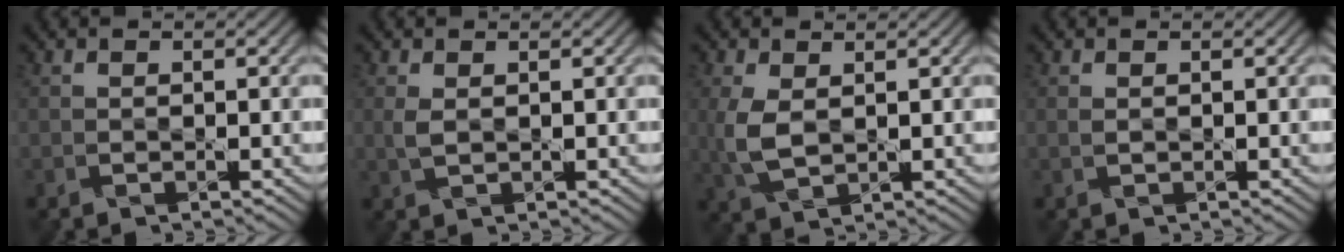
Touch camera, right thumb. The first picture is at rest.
{"total": 1.6, "force": [0.4, 0.8, 1.3], "torque": [-0.037, 0.002, 0.009]}
{"total": 4.7, "force": [0.6, 2.7, 3.8], "torque": [-0.107, -0.001, 0.012]}
{"total": 0.6, "force": [0.3, 0.3, 0.4], "torque": [-0.013, 0.002, 0.005]}